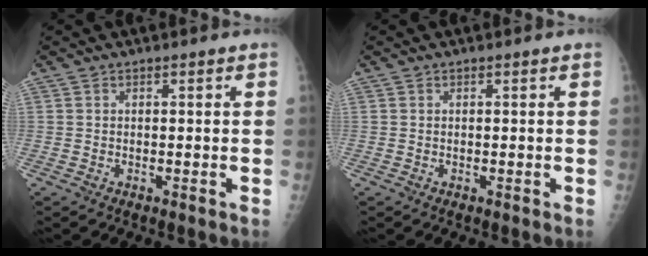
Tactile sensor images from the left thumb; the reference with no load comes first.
{"total": 0.0}